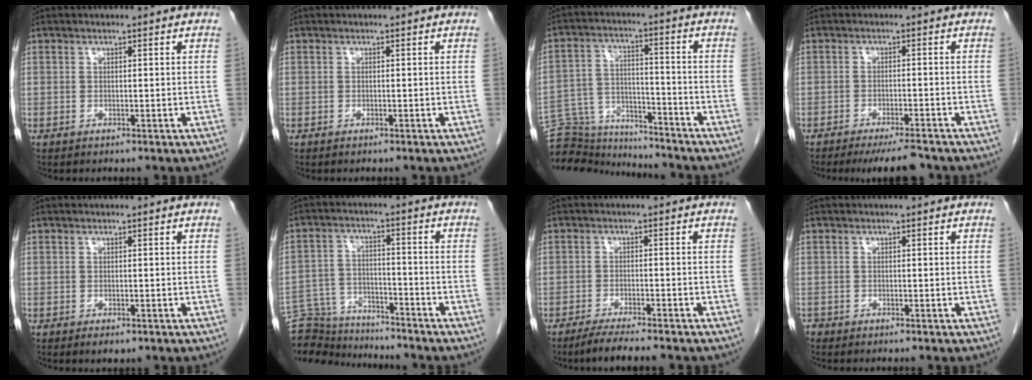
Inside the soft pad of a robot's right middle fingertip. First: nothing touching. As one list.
[{"total": 0.5, "force": [-0.5, 0.1, 0.3], "torque": [-0.007, -0.001, -0.005]}, {"total": 14.4, "force": [-13.9, 2.8, 2.3], "torque": [-0.039, 0.035, -0.218]}, {"total": 6.5, "force": [-5.7, 0.7, 3.0], "torque": [-0.037, -0.012, -0.089]}, {"total": 1.8, "force": [-1.1, 0.9, 1.2], "torque": [-0.012, 0.000, -0.008]}, {"total": 13.5, "force": [-12.9, 3.0, 2.3], "torque": [-0.040, 0.024, -0.204]}, {"total": 7.2, "force": [-6.1, 0.5, 3.8], "torque": [-0.053, -0.014, -0.095]}, {"total": 0.6, "force": [-0.5, 0.3, 0.0], "torque": [0.003, 0.001, -0.009]}]